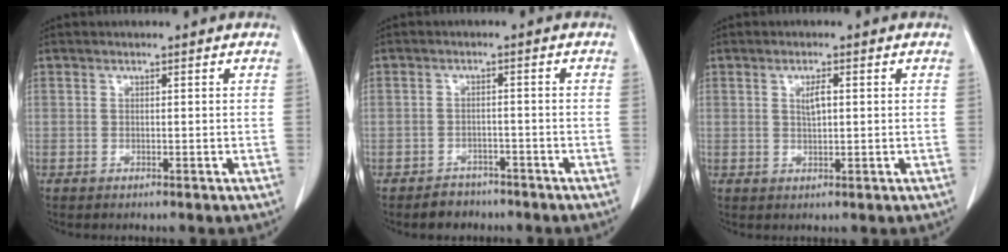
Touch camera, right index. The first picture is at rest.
{"total": 3.3, "force": [-2.6, 2.1, 0.0], "torque": [-0.006, 0.009, -0.036]}
{"total": 2.2, "force": [0.6, 0.5, 2.1], "torque": [-0.038, 0.001, 0.011]}